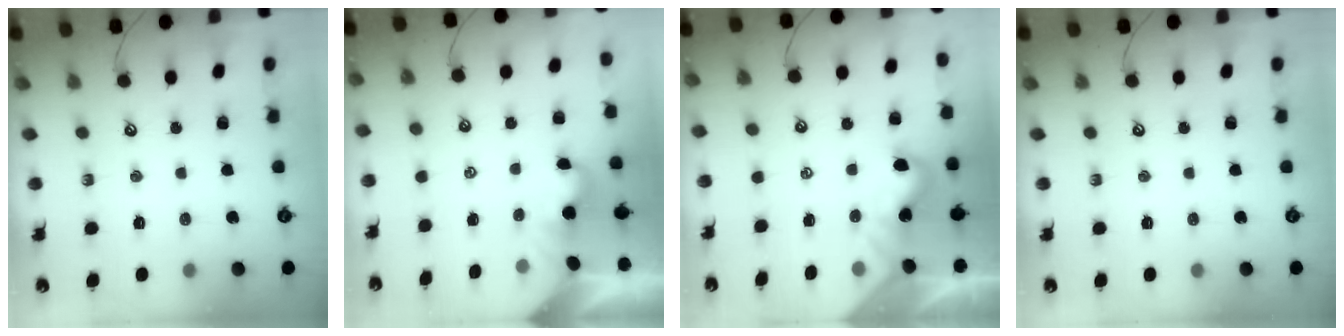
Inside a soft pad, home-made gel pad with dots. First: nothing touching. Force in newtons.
{"total": 2.4, "press": 2.4, "slide": 0.1}
{"total": 1.6, "press": 1.6, "slide": 0.3}
{"total": 0.0}